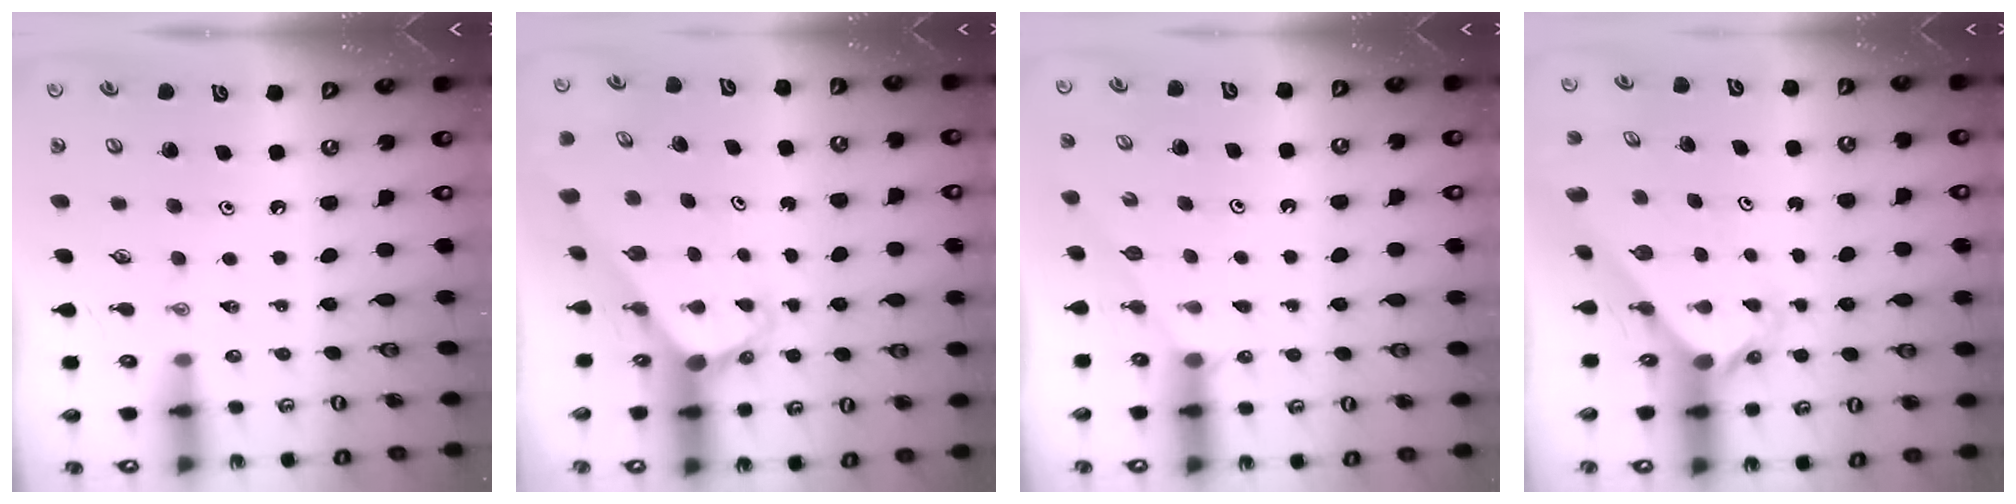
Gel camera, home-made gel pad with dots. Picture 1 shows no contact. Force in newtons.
{"total": 2.9, "press": 2.9, "slide": 0.2}
{"total": 1.5, "press": 1.5, "slide": 0.2}
{"total": 2.3, "press": 2.3, "slide": 0.1}